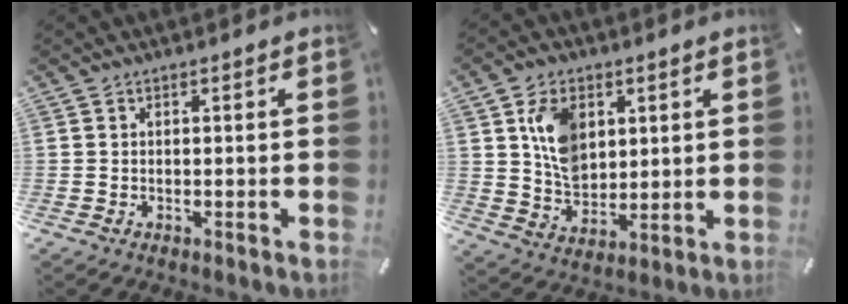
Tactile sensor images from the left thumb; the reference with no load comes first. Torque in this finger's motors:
{"motor_torque": [1.58, 2.08, 0.94, -0.90, 0.39]}